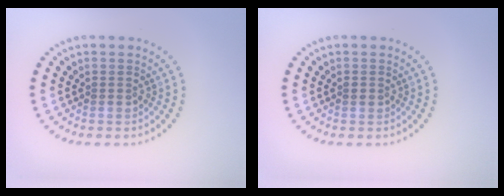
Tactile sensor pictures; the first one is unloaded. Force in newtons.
{"total": 0.6, "press": 0.6, "slide": 0.1}